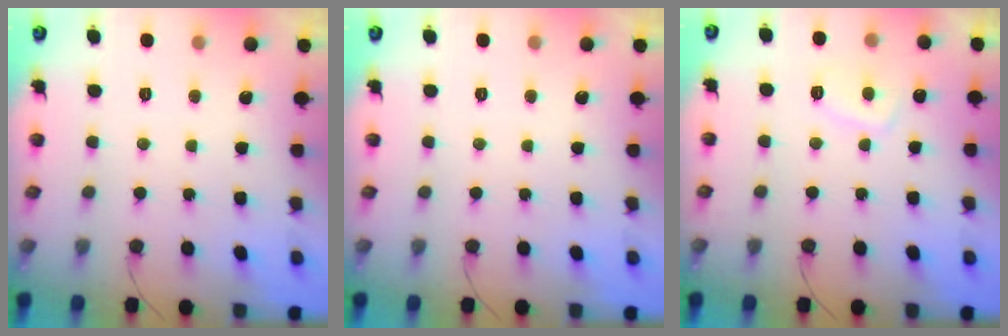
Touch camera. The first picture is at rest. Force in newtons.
{"total": 0.0}
{"total": 4.0, "press": 3.9, "slide": 0.8}